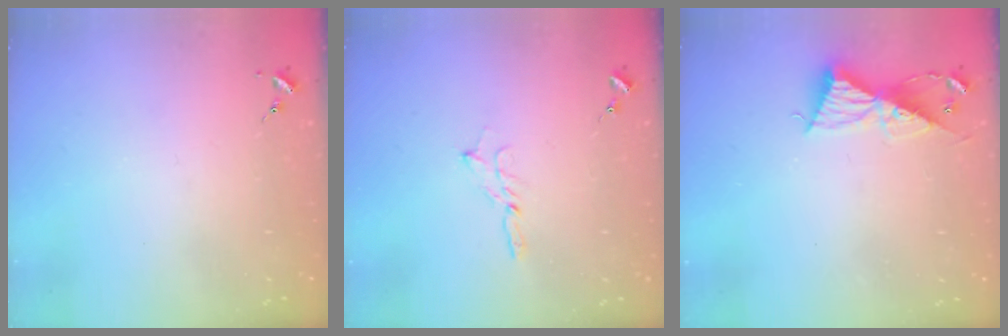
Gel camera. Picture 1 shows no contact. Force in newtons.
{"total": 2.3, "press": 2.3, "slide": 0.2}
{"total": 9.3, "press": 9.3, "slide": 0.7}